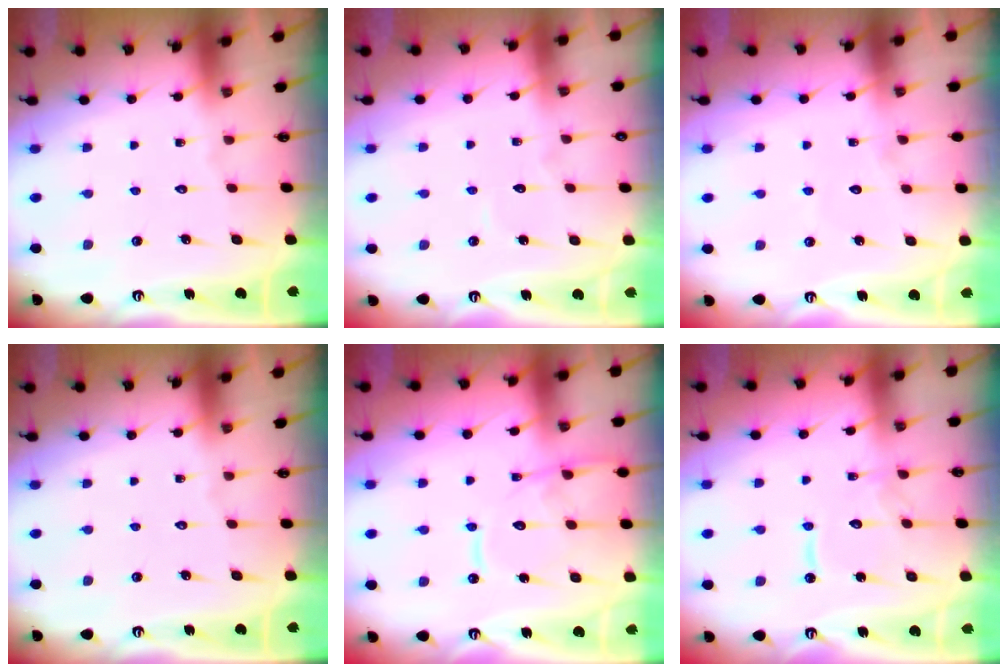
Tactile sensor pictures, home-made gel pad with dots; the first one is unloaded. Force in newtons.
{"total": 3.1, "press": 3.1, "slide": 0.3}
{"total": 2.7, "press": 2.7, "slide": 0.3}
{"total": 0.0}
{"total": 13.6, "press": 13.6, "slide": 1.4}
{"total": 10.1, "press": 10.1, "slide": 0.8}